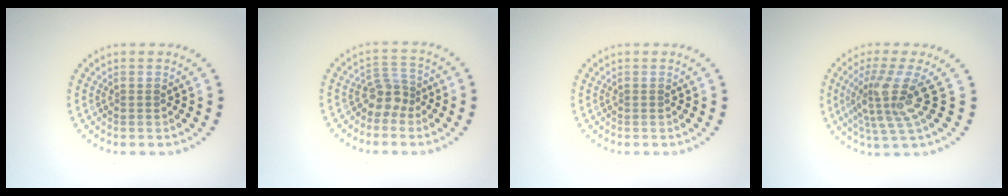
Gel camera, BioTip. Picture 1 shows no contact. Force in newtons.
{"total": 2.5, "press": 1.9, "slide": 1.7}
{"total": 0.0}
{"total": 4.5, "press": 3.2, "slide": 3.1}